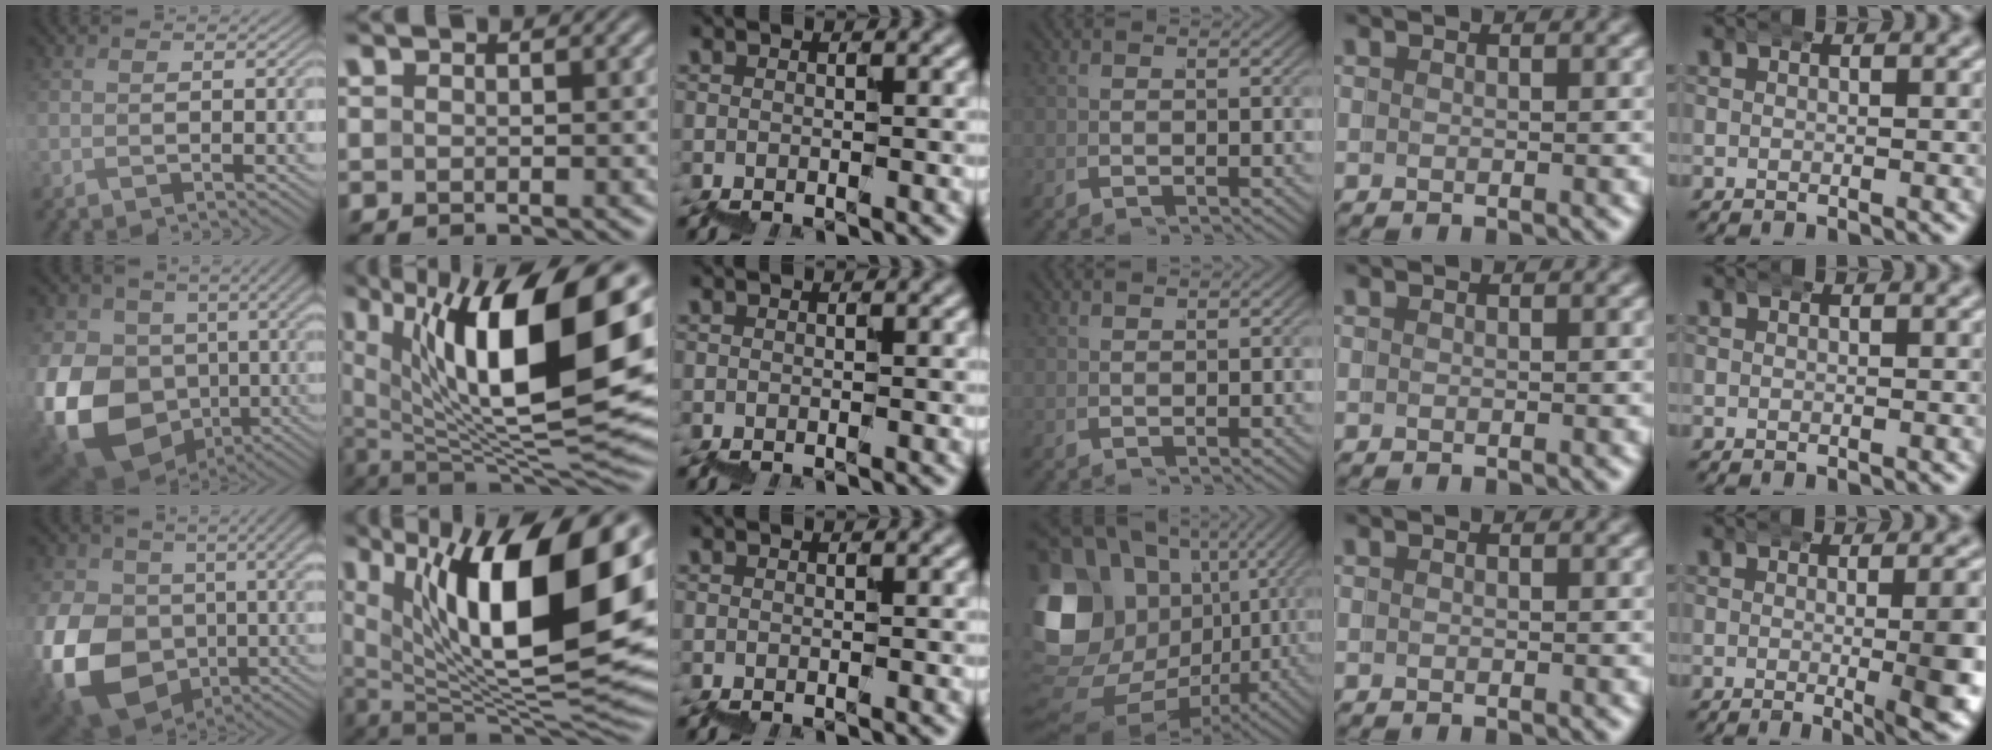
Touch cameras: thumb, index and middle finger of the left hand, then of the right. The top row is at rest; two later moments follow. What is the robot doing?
{"motion": "wrap", "object": "bandana"}